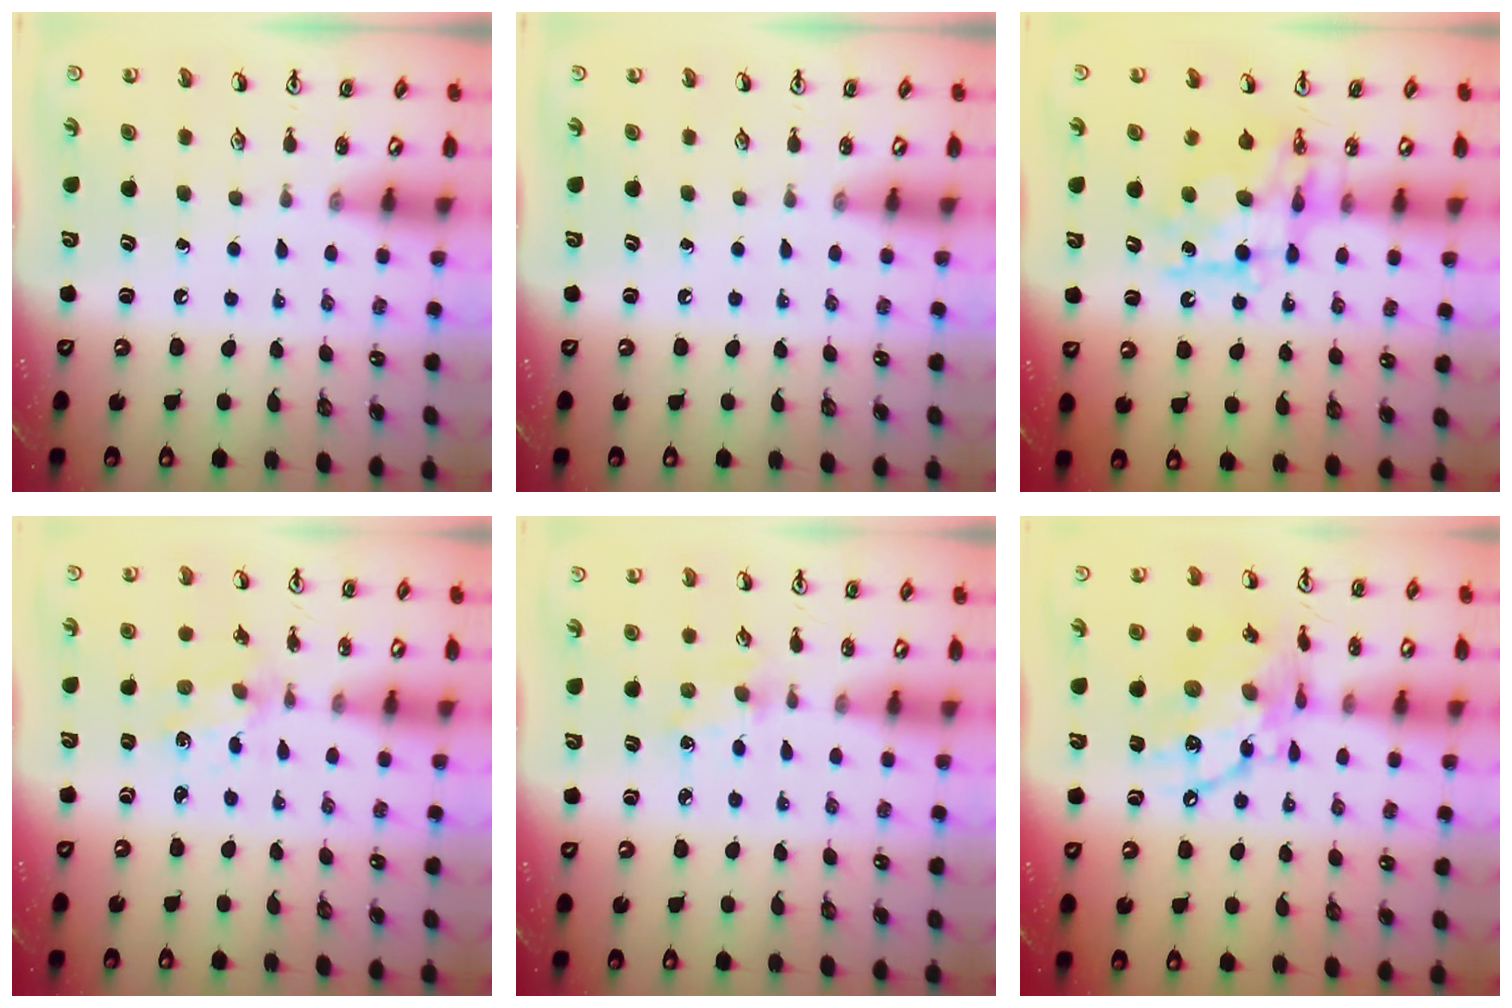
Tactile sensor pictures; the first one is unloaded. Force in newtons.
{"total": 0.0}
{"total": 9.9, "press": 9.9, "slide": 0.6}
{"total": 1.3, "press": 1.3, "slide": 0.3}
{"total": 2.0, "press": 2.0, "slide": 0.4}
{"total": 16.2, "press": 16.2, "slide": 1.4}